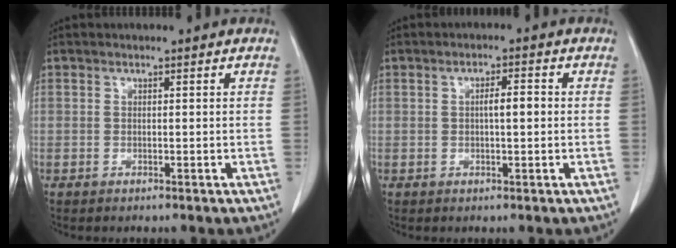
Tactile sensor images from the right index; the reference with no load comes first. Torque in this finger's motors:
{"motor_torque": [0.49, -0.13, 0.24, 0.06]}